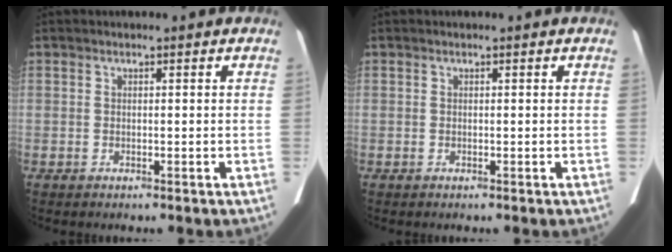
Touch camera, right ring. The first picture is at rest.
{"total": 0.0}